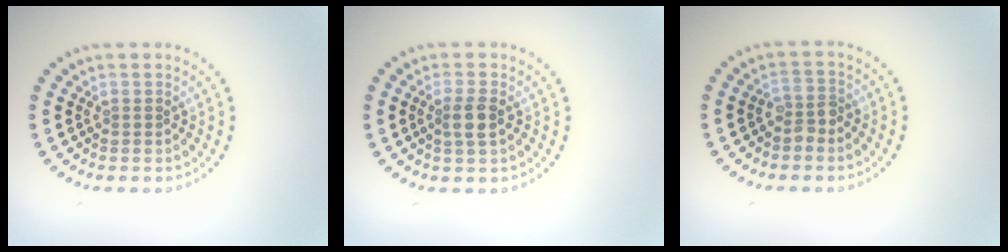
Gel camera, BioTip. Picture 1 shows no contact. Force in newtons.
{"total": 2.0, "press": 1.8, "slide": 0.9}
{"total": 1.8, "press": 1.6, "slide": 0.8}